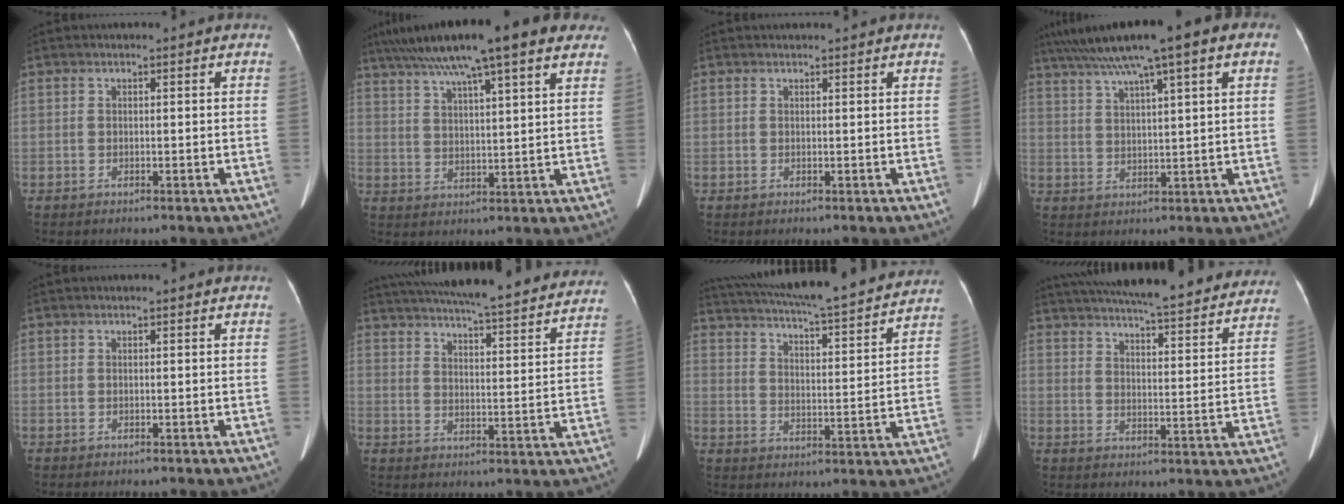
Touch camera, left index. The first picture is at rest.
{"total": 19.4, "force": [14.1, 2.7, 13.0], "torque": [-0.216, 0.053, 0.199]}
{"total": 1.5, "force": [1.5, 0.0, 0.3], "torque": [-0.007, 0.015, 0.022]}
{"total": 13.0, "force": [8.3, 1.4, 9.9], "torque": [-0.164, 0.050, 0.125]}
{"total": 0.0}
{"total": 31.3, "force": [28.0, 4.3, 13.3], "torque": [-0.221, -0.028, 0.351]}
{"total": 25.3, "force": [22.7, 2.6, 10.8], "torque": [-0.185, -0.006, 0.306]}
{"total": 30.9, "force": [27.5, 4.9, 13.3], "torque": [-0.219, -0.026, 0.342]}